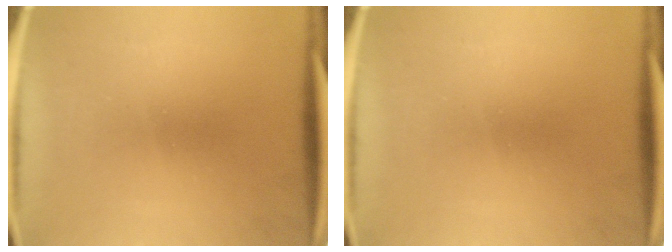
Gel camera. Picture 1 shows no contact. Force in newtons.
{"total": 0.0}